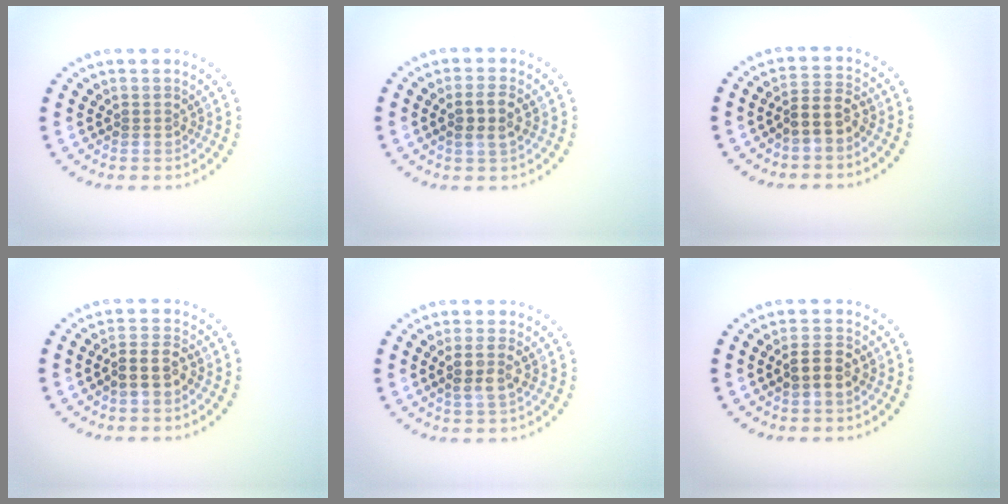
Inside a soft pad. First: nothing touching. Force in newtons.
{"total": 2.2, "press": 2.1, "slide": 0.7}
{"total": 2.6, "press": 2.2, "slide": 1.4}
{"total": 2.4, "press": 2.3, "slide": 1.0}
{"total": 2.1, "press": 2.0, "slide": 0.8}
{"total": 2.5, "press": 2.5, "slide": 0.4}